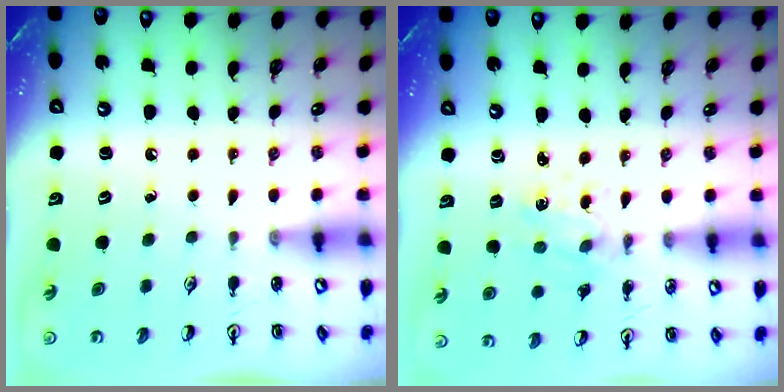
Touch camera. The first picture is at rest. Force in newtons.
{"total": 2.0, "press": 2.0, "slide": 0.2}